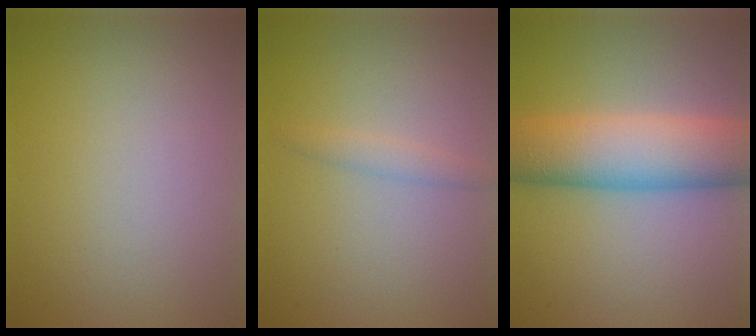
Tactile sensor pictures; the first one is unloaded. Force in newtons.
{"total": 1.2, "press": 1.2, "slide": 0.1}
{"total": 9.0, "press": 9.0, "slide": 0.2}